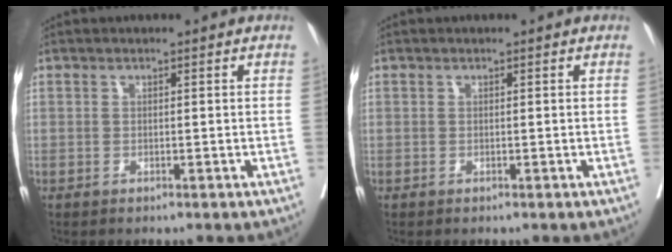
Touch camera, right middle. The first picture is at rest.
{"total": 0.0}